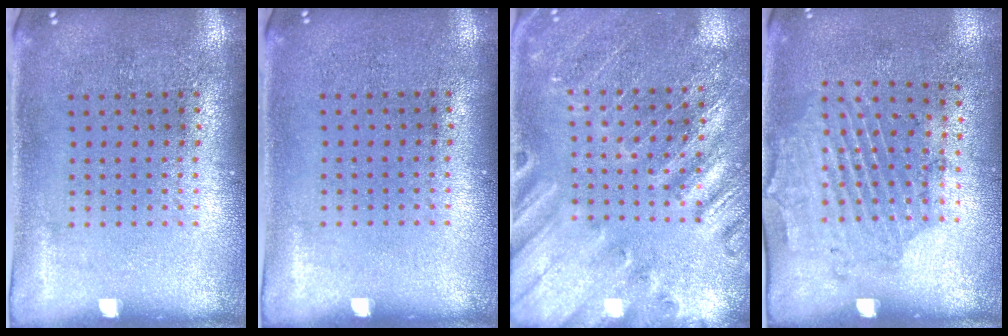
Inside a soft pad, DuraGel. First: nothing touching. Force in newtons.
{"total": 0.0}
{"total": 2.5, "press": 2.5, "slide": 0.2}
{"total": 1.8, "press": 1.2, "slide": 1.3}